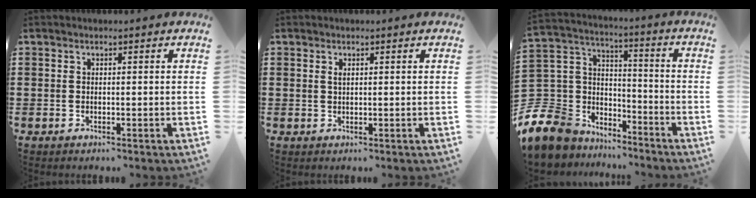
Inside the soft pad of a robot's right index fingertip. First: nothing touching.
{"total": 0.8, "force": [0.4, 0.3, 0.7], "torque": [-0.016, 0.001, 0.007]}
{"total": 9.1, "force": [-5.7, 6.8, 1.9], "torque": [-0.104, -0.007, -0.116]}